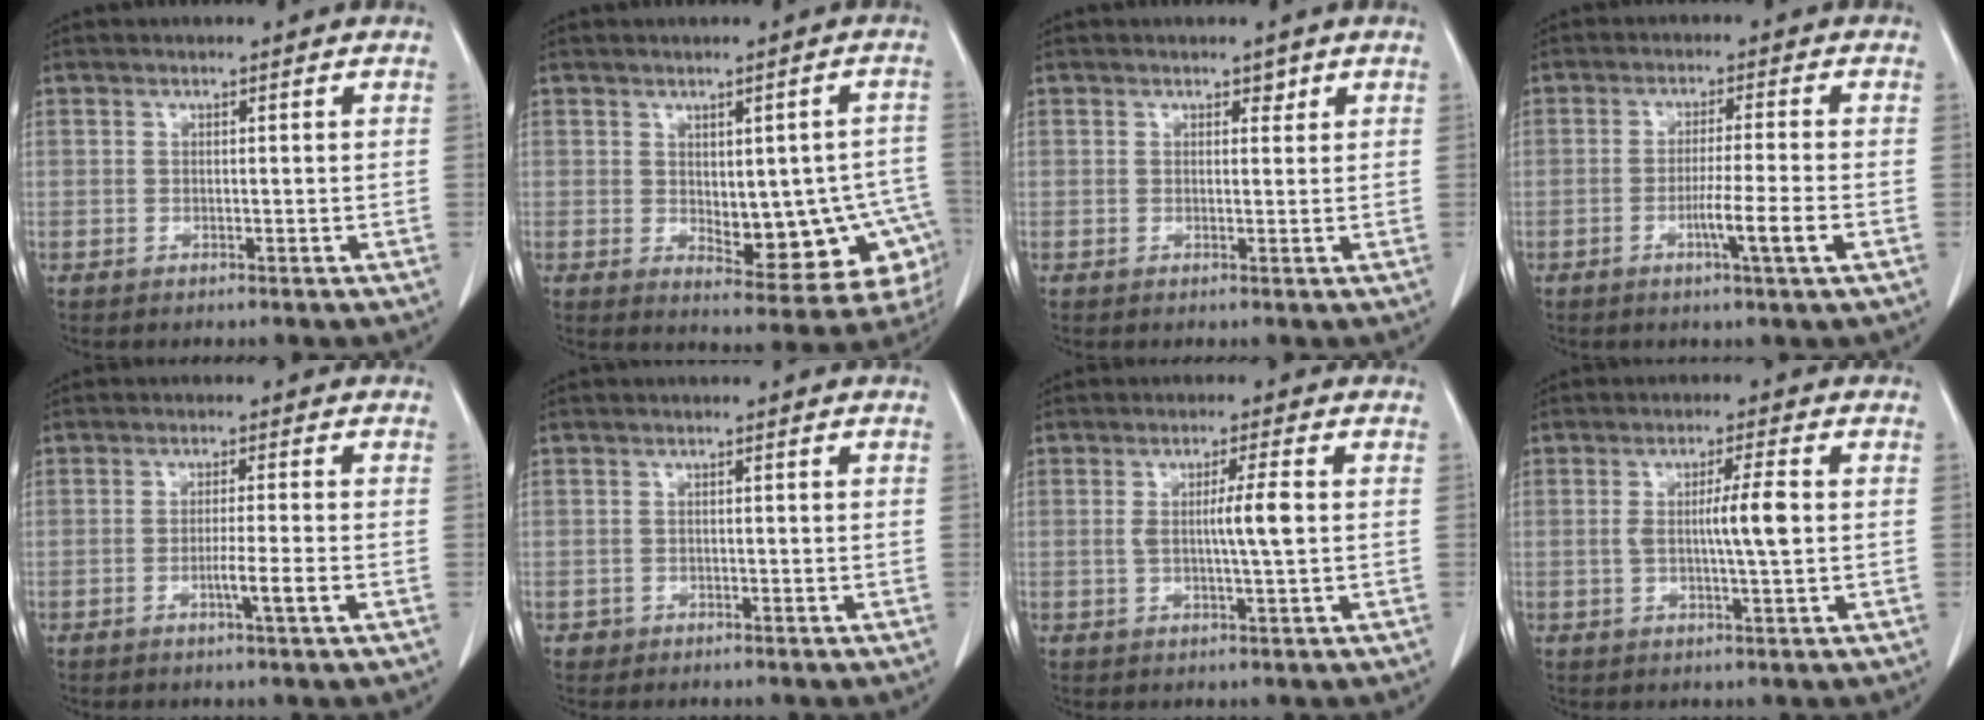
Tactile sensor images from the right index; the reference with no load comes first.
{"total": 14.2, "force": [-2.6, 6.1, 12.6], "torque": [-0.117, 0.015, -0.011]}
{"total": 1.1, "force": [0.8, 0.7, 0.4], "torque": [0.000, -0.004, 0.007]}
{"total": 5.9, "force": [-2.2, -0.9, 5.4], "torque": [-0.090, -0.011, -0.036]}
{"total": 3.7, "force": [-1.4, -0.6, 3.4], "torque": [-0.057, -0.005, -0.022]}
{"total": 1.0, "force": [-0.6, 0.8, -0.1], "torque": [-0.004, 0.004, -0.011]}
{"total": 4.6, "force": [0.2, -0.4, 4.6], "torque": [-0.081, -0.004, 0.002]}
{"total": 5.4, "force": [0.1, -0.2, 5.4], "torque": [-0.093, -0.002, 0.001]}